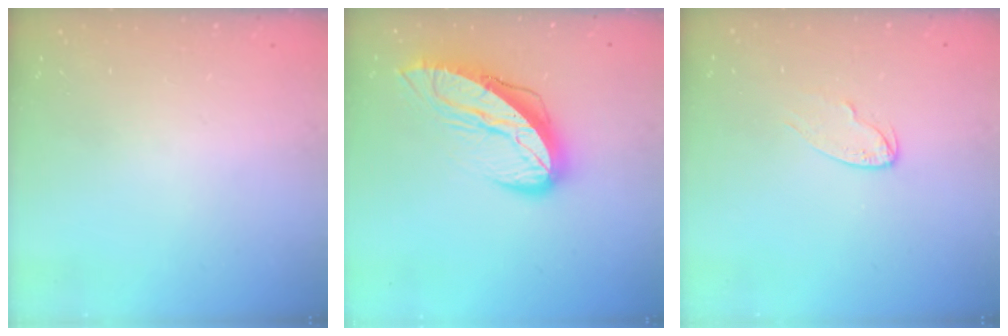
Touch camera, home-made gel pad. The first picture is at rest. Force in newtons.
{"total": 12.4, "press": 12.3, "slide": 1.3}
{"total": 5.4, "press": 5.3, "slide": 0.6}